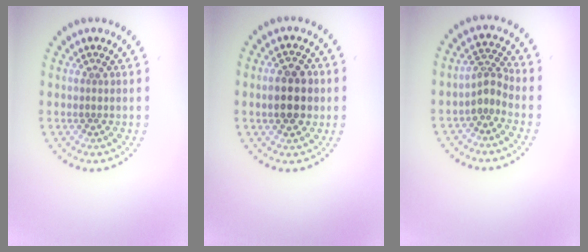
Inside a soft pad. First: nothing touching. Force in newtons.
{"total": 4.3, "press": 4.3, "slide": 0.1}
{"total": 2.3, "press": 1.6, "slide": 1.6}